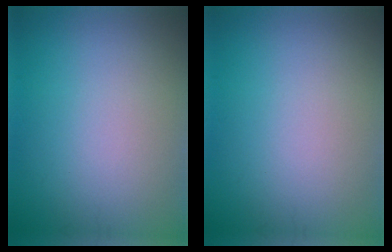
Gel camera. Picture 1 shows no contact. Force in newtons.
{"total": 0.0}